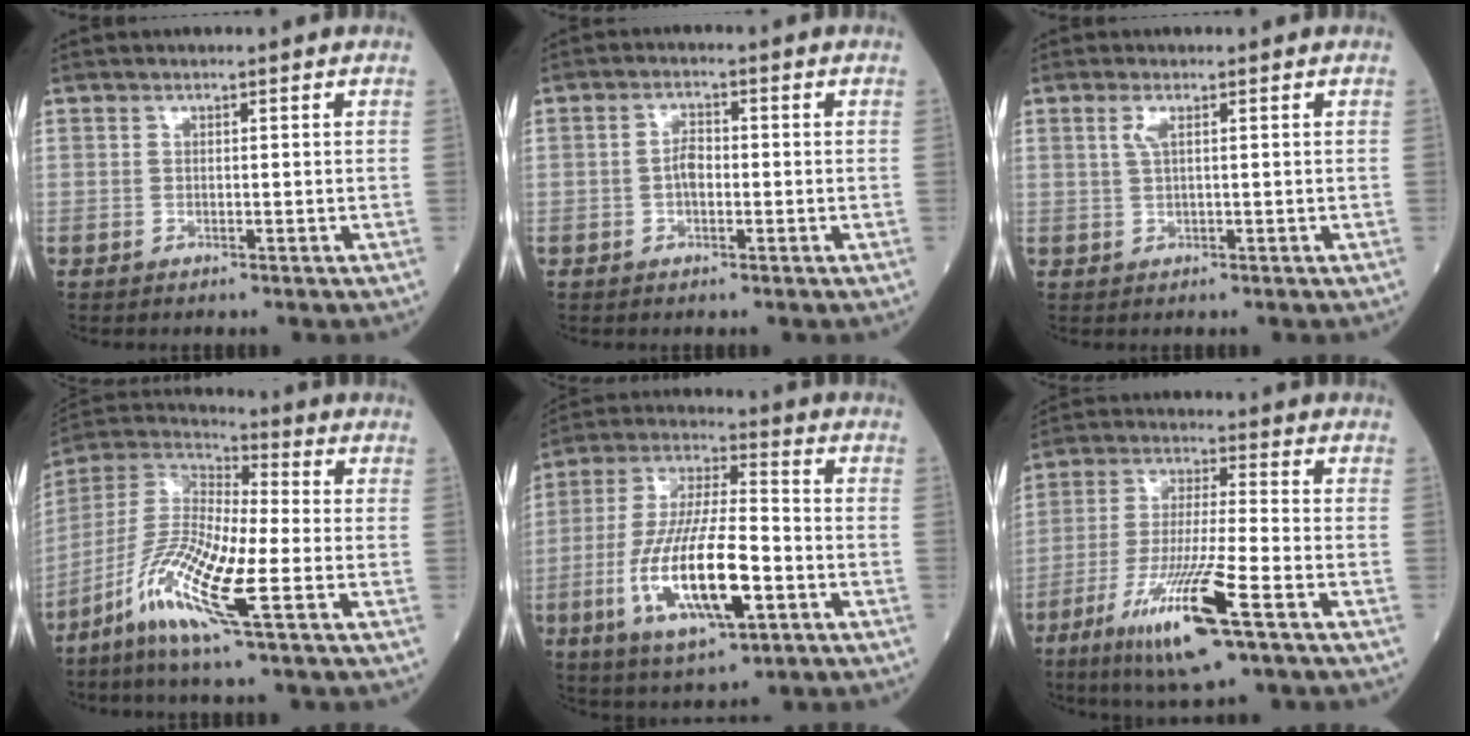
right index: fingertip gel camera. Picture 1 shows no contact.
{"total": 2.6, "force": [-0.5, 1.3, 2.2], "torque": [-0.040, 0.007, -0.010]}
{"total": 1.6, "force": [0.7, 0.2, 1.5], "torque": [-0.039, 0.005, 0.014]}
{"total": 14.1, "force": [-5.7, 1.2, 12.8], "torque": [-0.264, -0.014, -0.118]}
{"total": 16.7, "force": [-5.1, 4.0, 15.4], "torque": [-0.312, -0.012, -0.086]}
{"total": 11.7, "force": [-5.8, 0.4, 10.2], "torque": [-0.198, -0.024, -0.104]}